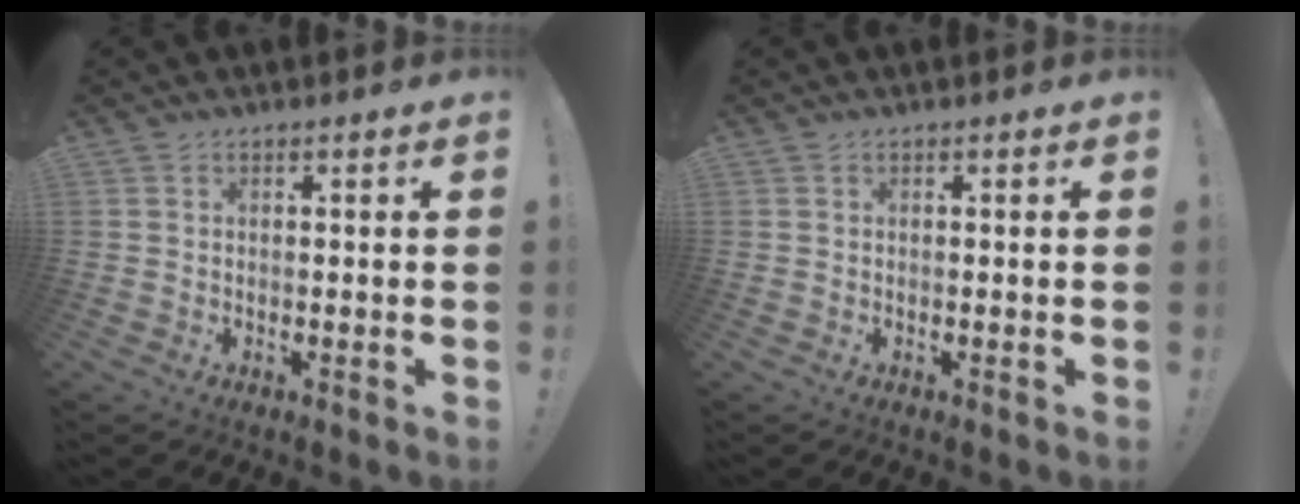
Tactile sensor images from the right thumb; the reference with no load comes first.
{"total": 0.0}